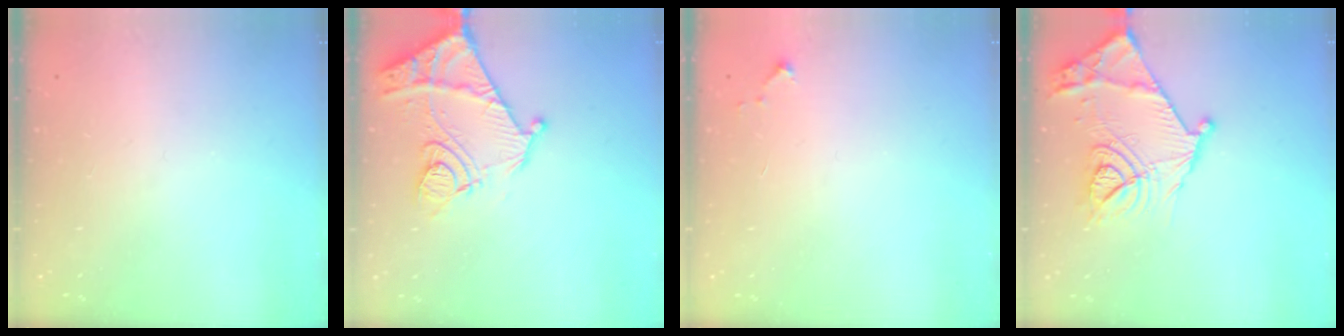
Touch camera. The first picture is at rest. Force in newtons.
{"total": 14.3, "press": 14.3, "slide": 1.4}
{"total": 3.5, "press": 3.5, "slide": 0.3}
{"total": 19.0, "press": 19.0, "slide": 0.7}